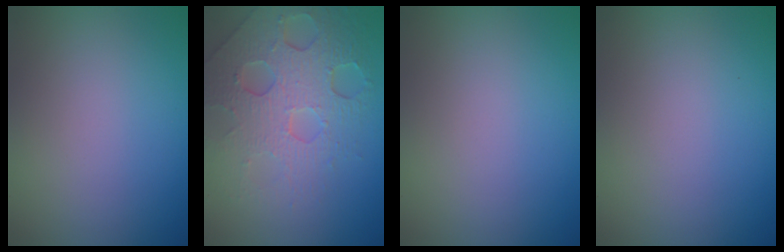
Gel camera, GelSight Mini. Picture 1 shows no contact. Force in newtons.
{"total": 7.3, "press": 5.0, "slide": 5.3}
{"total": 0.0}
{"total": 0.0}